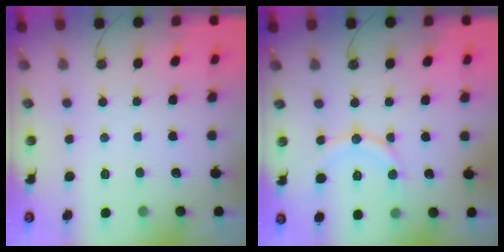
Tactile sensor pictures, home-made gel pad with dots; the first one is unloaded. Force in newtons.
{"total": 11.0, "press": 11.0, "slide": 1.0}